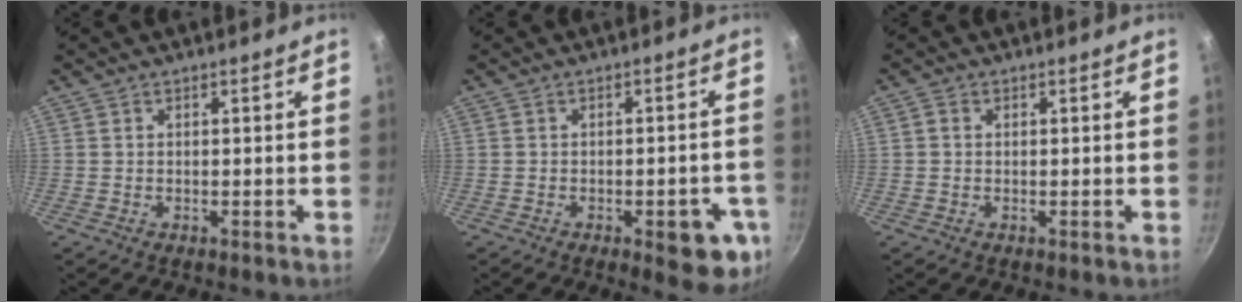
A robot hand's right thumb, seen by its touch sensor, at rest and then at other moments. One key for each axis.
{"total": 9.7, "fx": -3.5, "fy": 3.9, "fz": 8.1, "tx": -0.067, "ty": 0.013, "tz": -0.039}
{"total": 1.2, "fx": 0.2, "fy": 1.1, "fz": 0.6, "tx": -0.011, "ty": 0.005, "tz": 0.000}